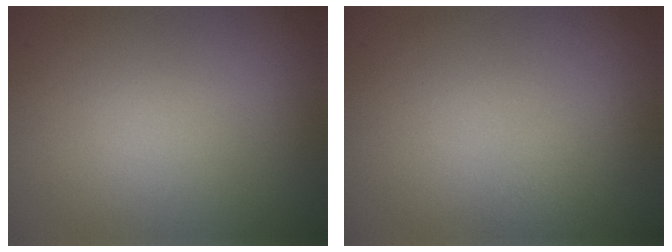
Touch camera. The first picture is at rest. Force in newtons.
{"total": 1.4, "press": 1.4, "slide": 0.1}